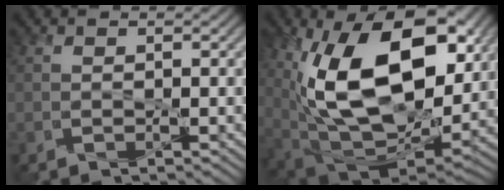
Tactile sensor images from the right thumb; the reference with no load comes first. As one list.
[{"total": 18.9, "force": [4.8, 10.3, 15.1], "torque": [-0.276, 0.000, 0.082]}]